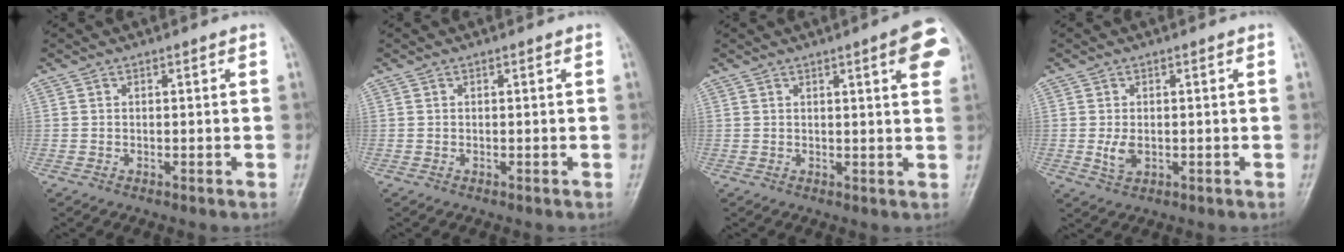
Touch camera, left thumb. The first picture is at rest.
{"total": 0.0}
{"total": 8.0, "force": [3.4, 1.3, 7.1], "torque": [-0.074, -0.005, 0.034]}
{"total": 2.8, "force": [-0.4, 1.9, 2.1], "torque": [-0.038, -0.003, -0.003]}